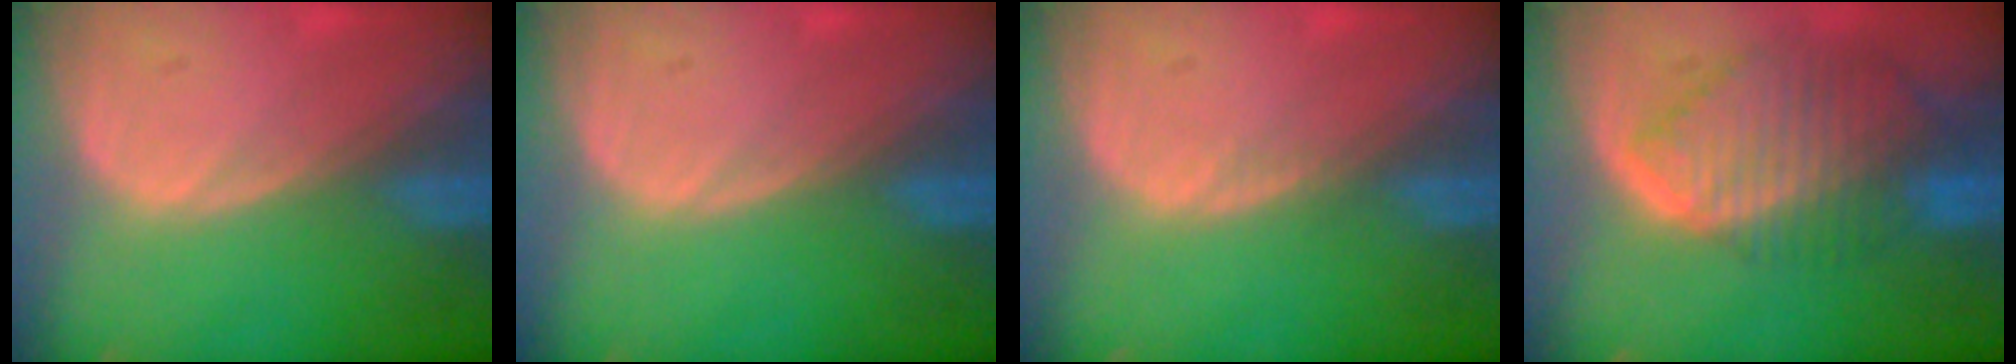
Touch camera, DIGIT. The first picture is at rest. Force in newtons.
{"total": 0.0}
{"total": 0.5, "press": 0.5, "slide": 0.1}
{"total": 10.1, "press": 8.6, "slide": 5.2}